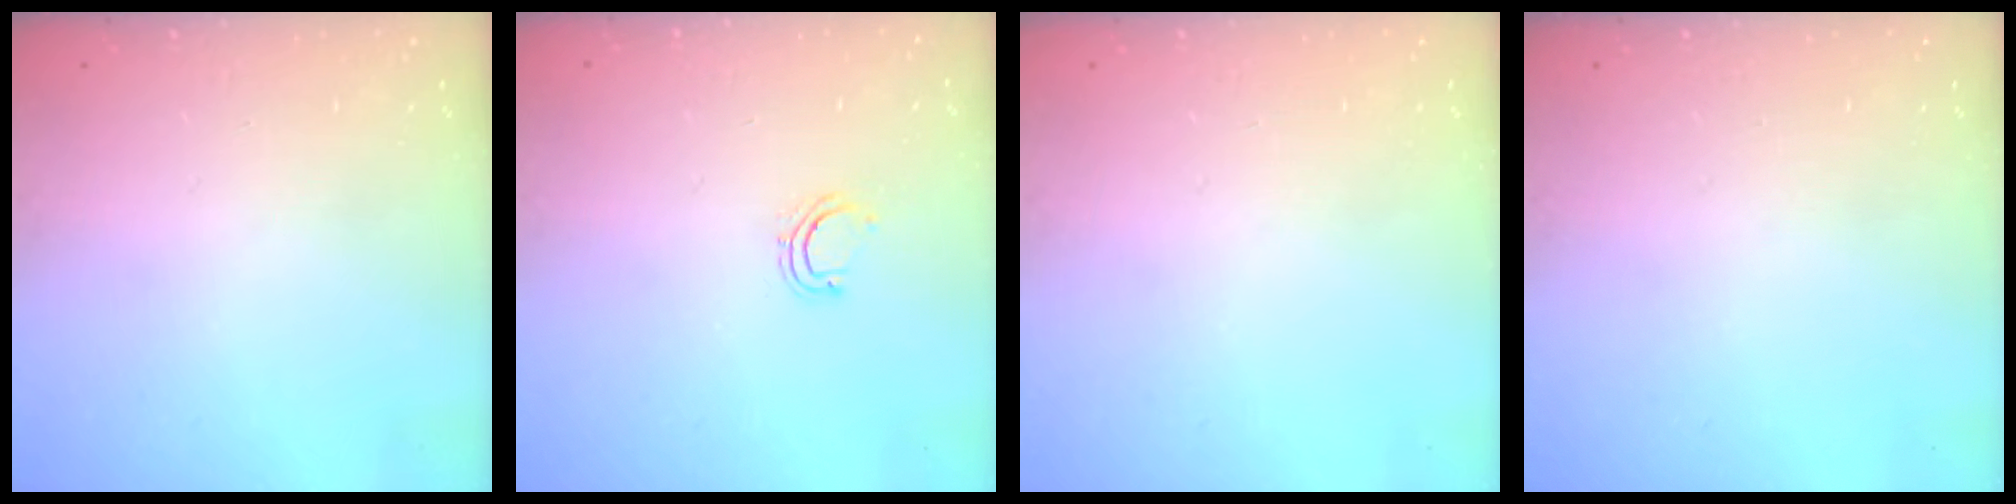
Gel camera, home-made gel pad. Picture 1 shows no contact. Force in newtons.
{"total": 4.2, "press": 4.0, "slide": 1.2}
{"total": 0.0}
{"total": 0.0}